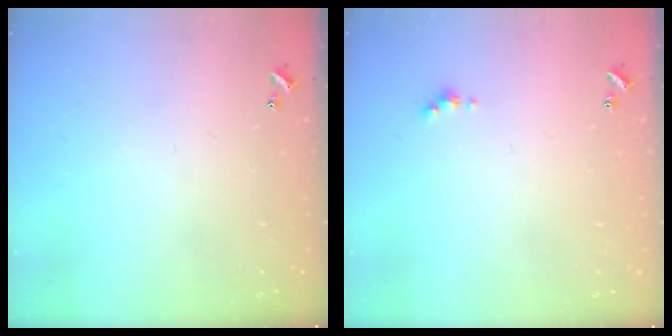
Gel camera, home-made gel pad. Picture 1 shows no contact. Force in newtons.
{"total": 1.0, "press": 0.9, "slide": 0.5}